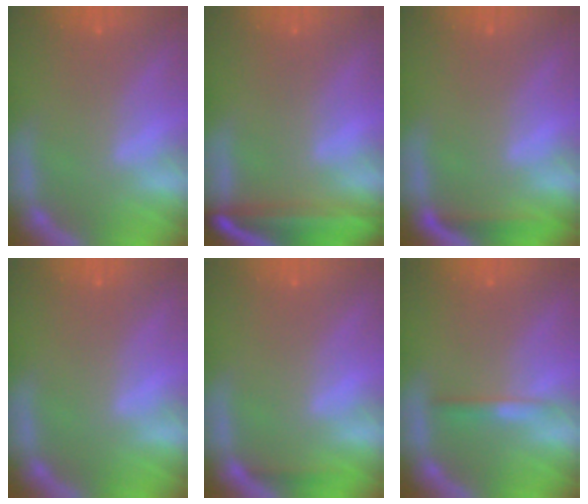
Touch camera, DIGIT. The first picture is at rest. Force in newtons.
{"total": 7.5}
{"total": 1.9}
{"total": 0.0}
{"total": 0.9}
{"total": 1.4}